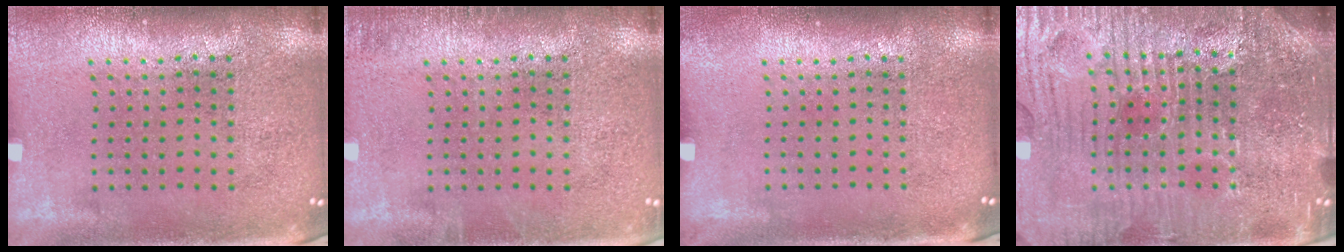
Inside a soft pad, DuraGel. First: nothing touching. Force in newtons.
{"total": 0.9, "press": 0.9, "slide": 0.2}
{"total": 0.0}
{"total": 5.6, "press": 5.3, "slide": 1.8}